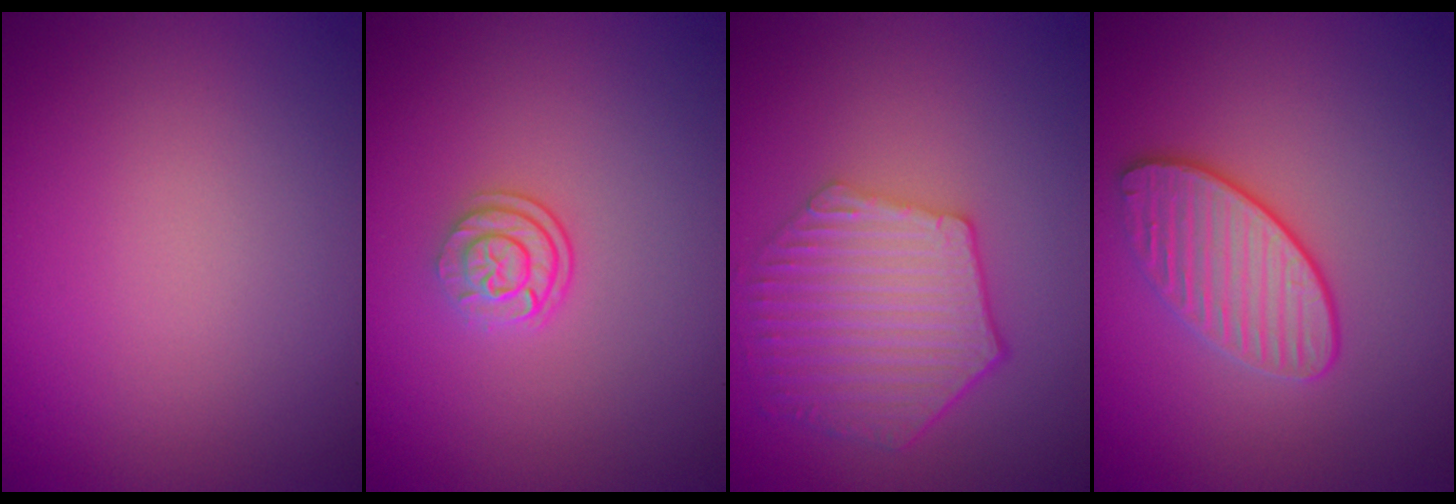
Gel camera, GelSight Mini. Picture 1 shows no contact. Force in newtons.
{"total": 2.4, "press": 1.8, "slide": 1.7}
{"total": 5.9, "press": 4.4, "slide": 3.8}
{"total": 3.0, "press": 2.8, "slide": 1.2}